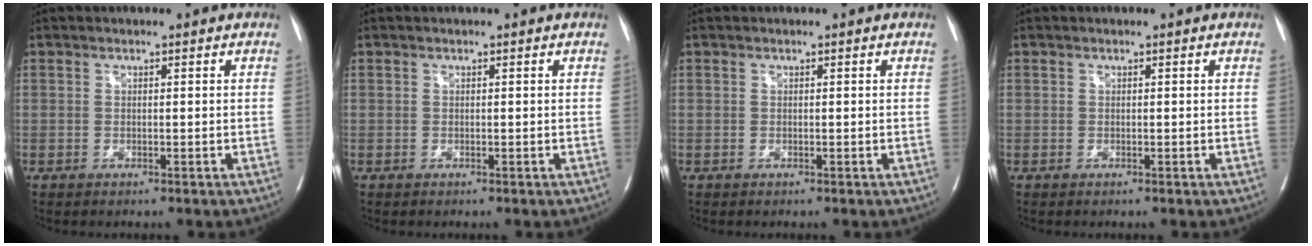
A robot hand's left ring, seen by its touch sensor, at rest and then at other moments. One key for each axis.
{"total": 0.0}
{"total": 0.0}
{"total": 0.0}